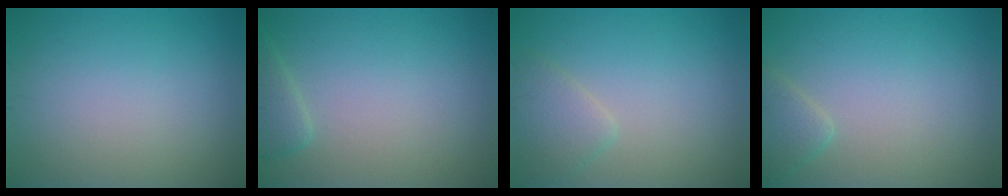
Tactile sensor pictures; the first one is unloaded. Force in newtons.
{"total": 1.9, "press": 1.8, "slide": 0.2}
{"total": 2.2, "press": 2.2, "slide": 0.1}
{"total": 1.9, "press": 1.9, "slide": 0.1}